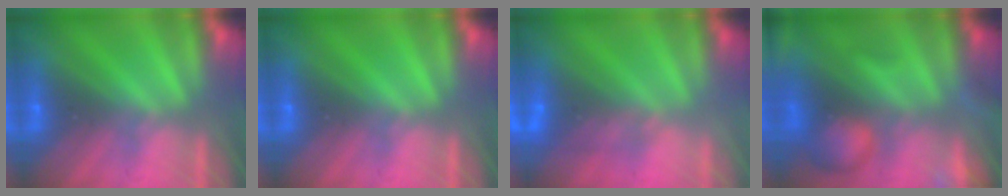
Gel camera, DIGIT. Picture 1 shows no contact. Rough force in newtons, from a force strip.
{"total": 0.0}
{"total": 4.6}
{"total": 7.2}